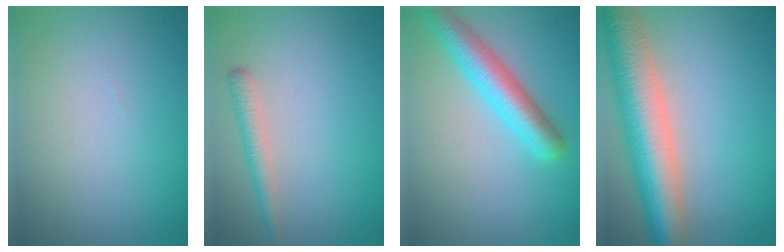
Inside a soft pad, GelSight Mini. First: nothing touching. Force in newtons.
{"total": 1.9, "press": 1.9, "slide": 0.1}
{"total": 4.6, "press": 4.6, "slide": 0.2}
{"total": 9.6, "press": 9.6, "slide": 0.4}